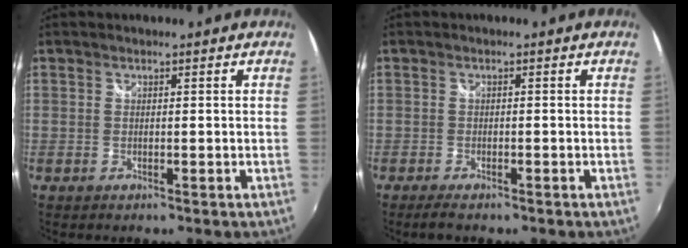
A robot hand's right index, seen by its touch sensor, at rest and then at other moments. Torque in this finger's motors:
{"motor_torque": [-0.12, -0.07, -0.04, -0.03]}